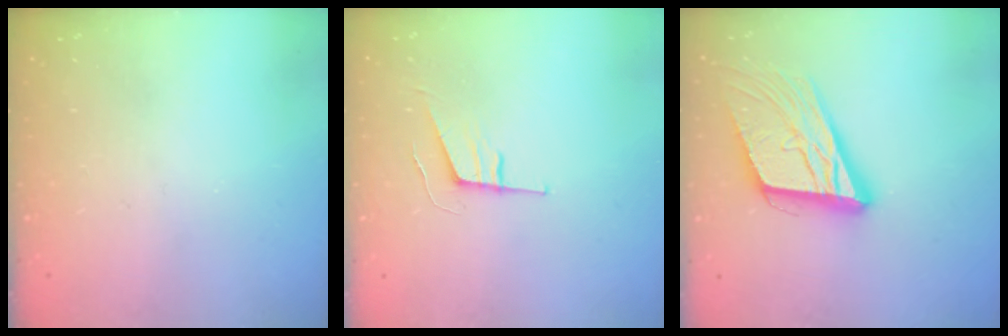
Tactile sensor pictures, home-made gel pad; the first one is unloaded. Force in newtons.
{"total": 6.4, "press": 5.9, "slide": 2.5}
{"total": 16.9, "press": 16.5, "slide": 3.6}